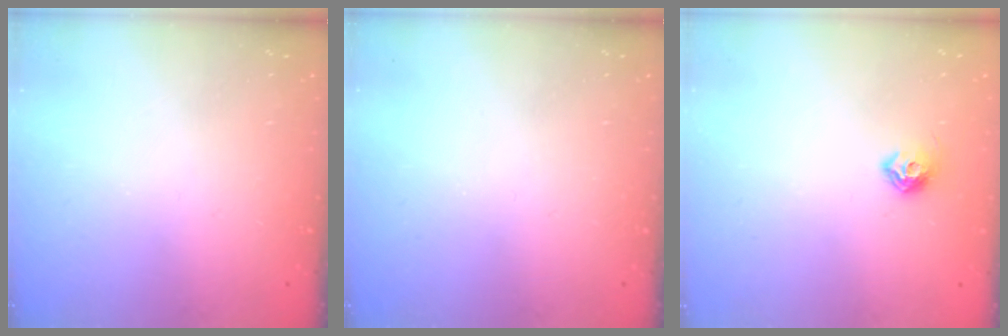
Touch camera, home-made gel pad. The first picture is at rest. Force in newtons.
{"total": 0.0}
{"total": 7.2, "press": 7.1, "slide": 0.9}